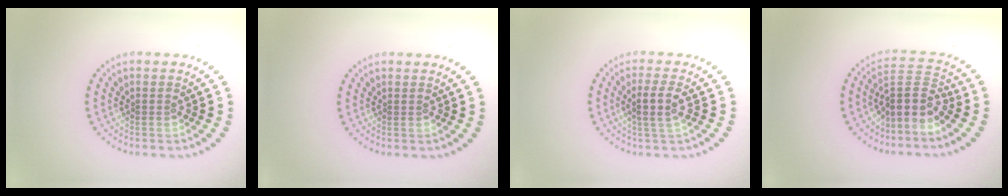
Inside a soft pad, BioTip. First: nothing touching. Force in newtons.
{"total": 0.0}
{"total": 2.5, "press": 2.2, "slide": 1.2}
{"total": 3.6, "press": 2.7, "slide": 2.4}